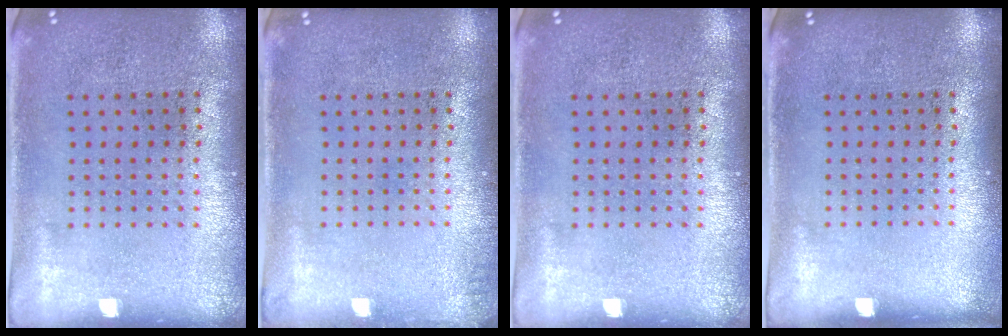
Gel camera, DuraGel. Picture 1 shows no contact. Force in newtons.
{"total": 0.8, "press": 0.8, "slide": 0.0}
{"total": 0.0}
{"total": 0.0}